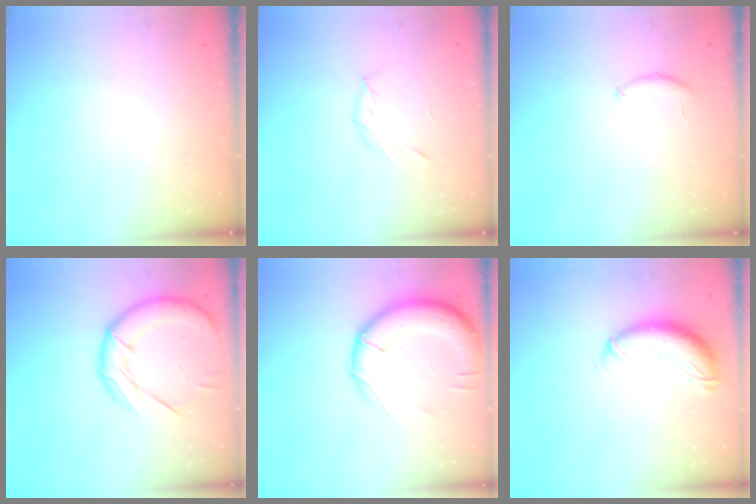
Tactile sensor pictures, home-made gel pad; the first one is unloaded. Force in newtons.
{"total": 4.2, "press": 4.0, "slide": 1.2}
{"total": 5.3, "press": 5.2, "slide": 0.6}
{"total": 18.4, "press": 18.2, "slide": 2.8}
{"total": 15.7, "press": 15.3, "slide": 3.2}
{"total": 10.2, "press": 10.0, "slide": 2.3}